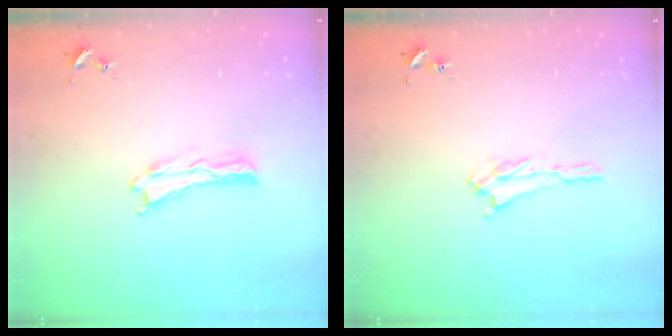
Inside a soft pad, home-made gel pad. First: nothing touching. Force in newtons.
{"total": 1.2, "press": 1.1, "slide": 0.5}